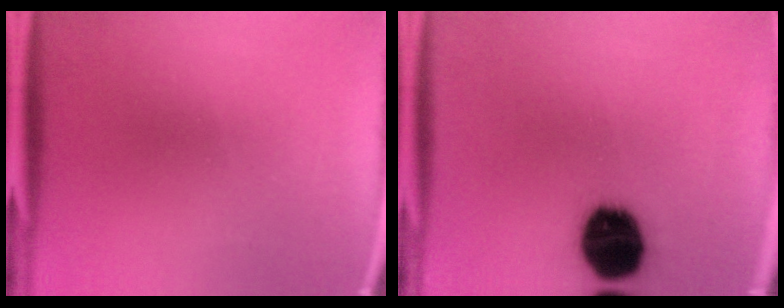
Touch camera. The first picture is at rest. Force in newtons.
{"total": 16.1}